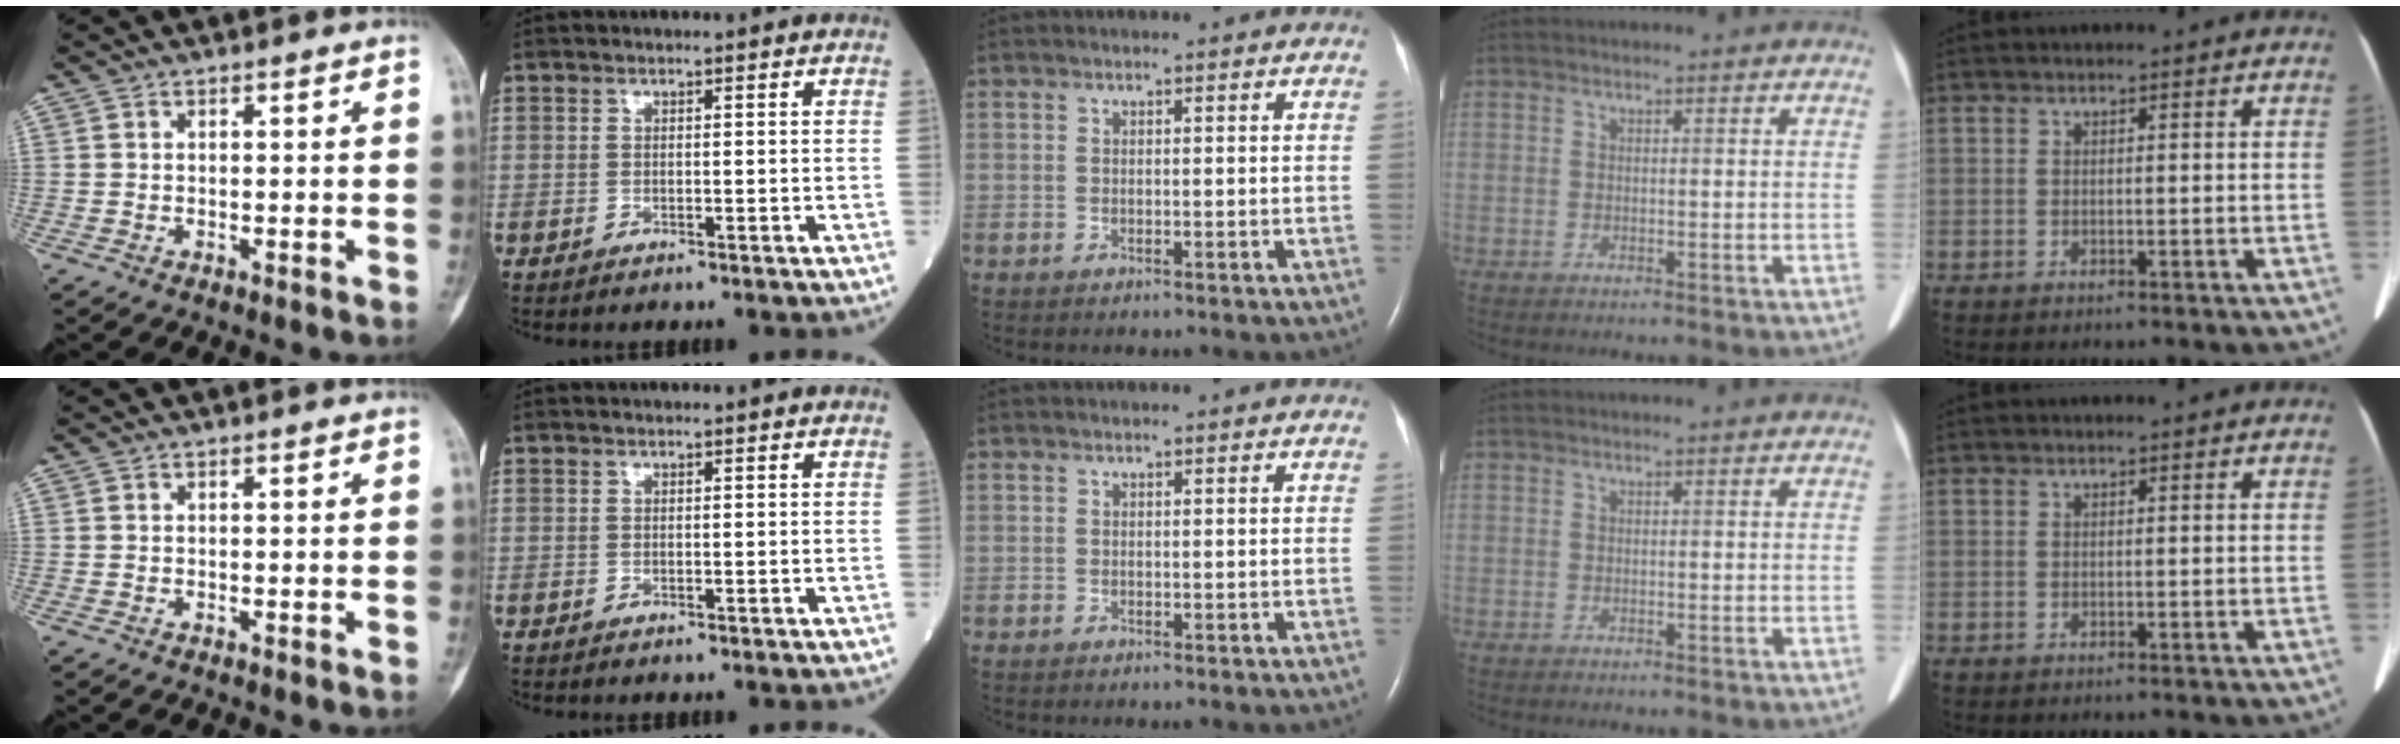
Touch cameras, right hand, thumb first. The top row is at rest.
{}